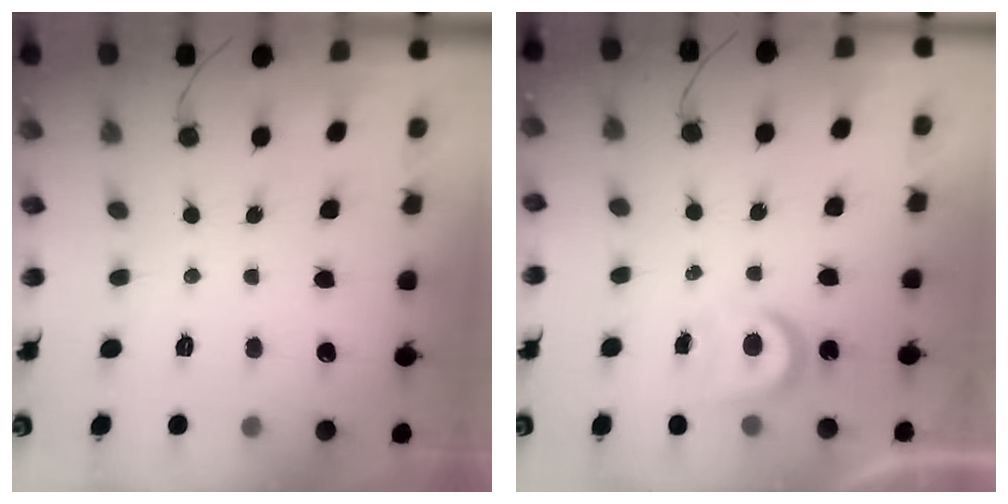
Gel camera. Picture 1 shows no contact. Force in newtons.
{"total": 4.1, "press": 4.1, "slide": 0.6}